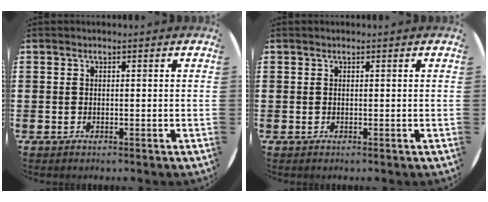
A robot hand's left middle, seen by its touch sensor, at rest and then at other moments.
{"total": 0.0}